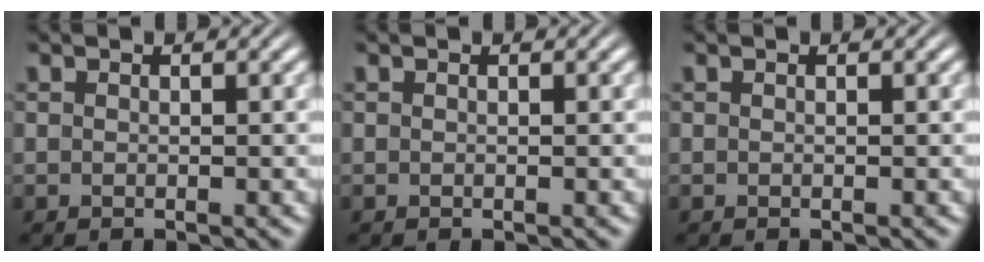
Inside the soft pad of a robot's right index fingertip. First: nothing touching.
{"total": 0.0}
{"total": 0.0}